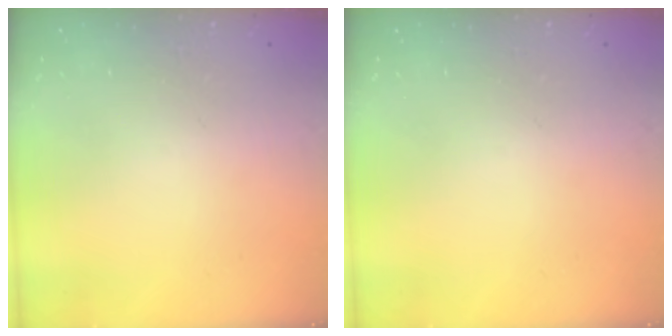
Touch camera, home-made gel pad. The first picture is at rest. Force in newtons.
{"total": 0.0}